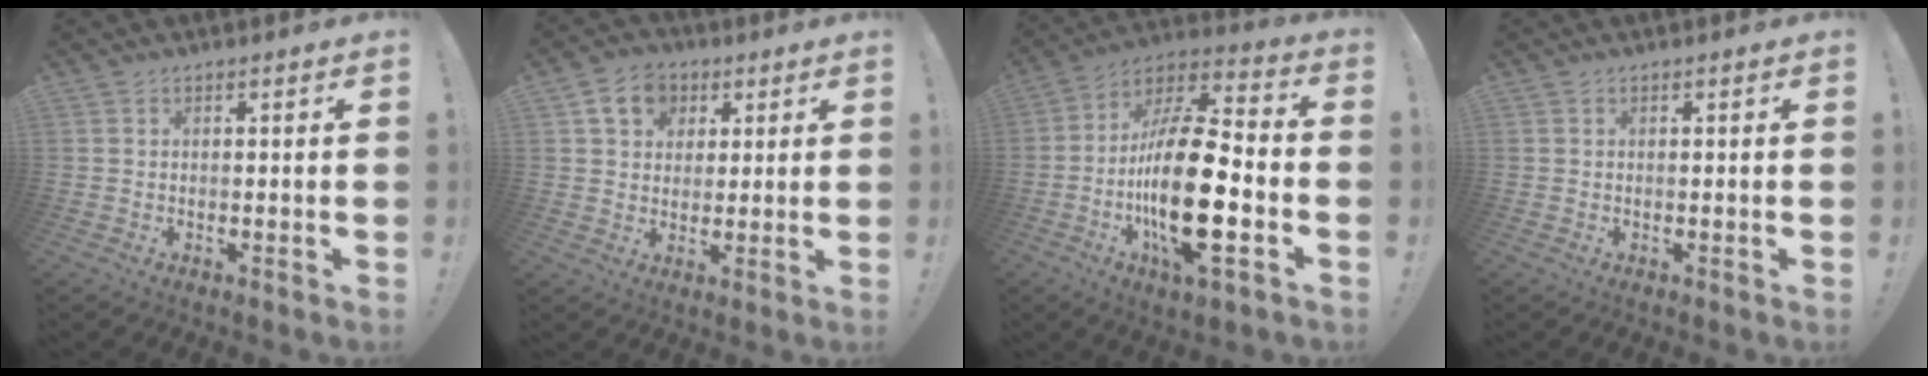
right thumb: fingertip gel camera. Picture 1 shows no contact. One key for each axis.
{"total": 9.5, "fx": 4.0, "fy": 7.8, "fz": 3.7, "tx": -0.055, "ty": -0.011, "tz": 0.079}
{"total": 24.1, "fx": -5.2, "fy": 8.4, "fz": 22.0, "tx": -0.426, "ty": 0.020, "tz": -0.087}
{"total": 0.0}